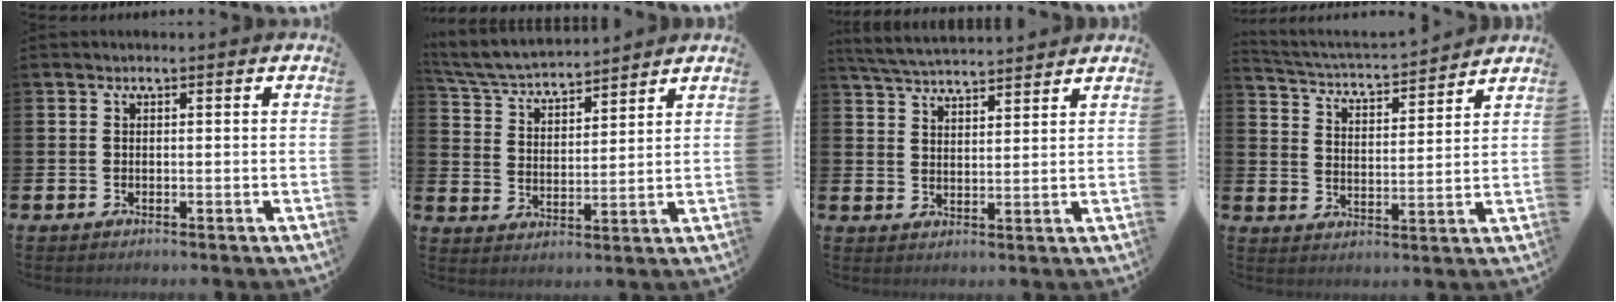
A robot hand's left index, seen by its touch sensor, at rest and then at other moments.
{"total": 5.3, "force": [5.2, 0.9, 0.9], "torque": [-0.046, -0.035, 0.089]}
{"total": 4.9, "force": [4.9, 0.3, 0.6], "torque": [-0.031, -0.024, 0.088]}
{"total": 4.0, "force": [3.9, 0.5, 0.5], "torque": [-0.035, -0.038, 0.062]}